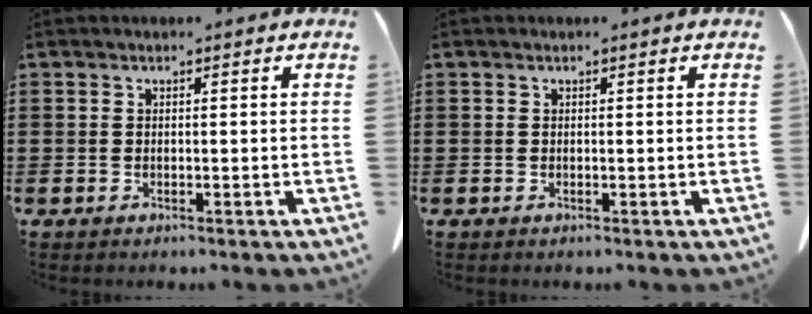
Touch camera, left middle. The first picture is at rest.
{"total": 0.0}